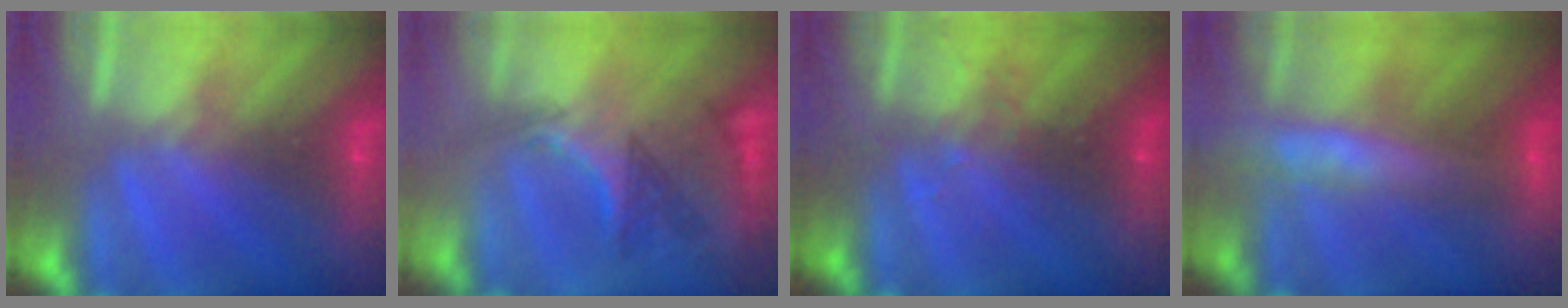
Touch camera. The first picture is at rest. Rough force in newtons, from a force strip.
{"total": 2.9}
{"total": 2.9}
{"total": 5.8}